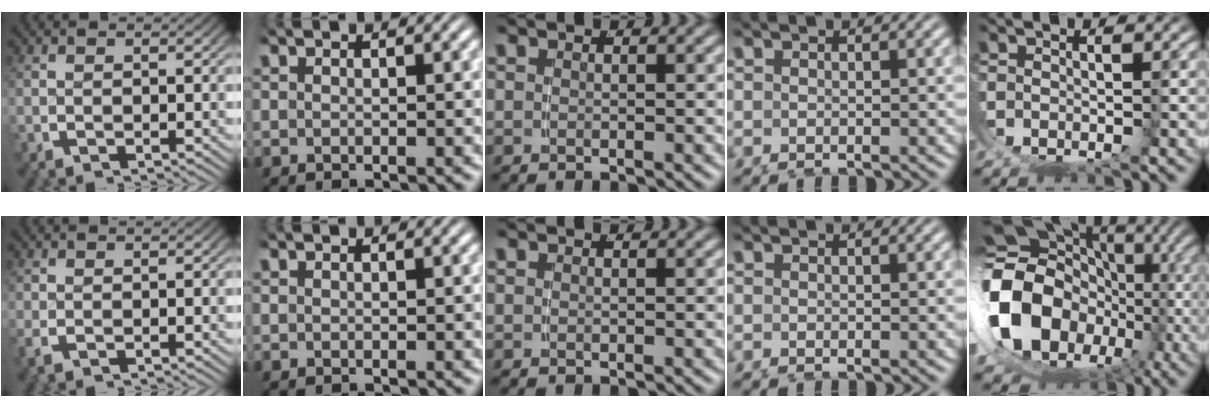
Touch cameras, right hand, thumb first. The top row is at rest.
{"thumb": {"total": 0.8, "force": [-0.2, 0.5, 0.5], "torque": [-0.012, -0.002, -0.002]}, "little": {"total": 16.4, "force": [0.0, 13.1, 10.0], "torque": [-0.216, -0.032, 0.004]}}